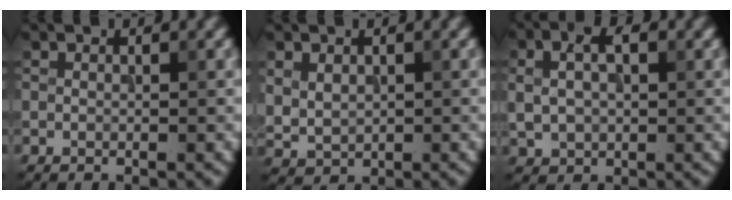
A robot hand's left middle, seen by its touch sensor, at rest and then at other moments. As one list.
[{"total": 2.4, "force": [0.6, 1.8, 1.3], "torque": [-0.030, -0.002, 0.015]}, {"total": 4.6, "force": [1.1, 3.1, 3.2], "torque": [-0.064, 0.012, 0.017]}]